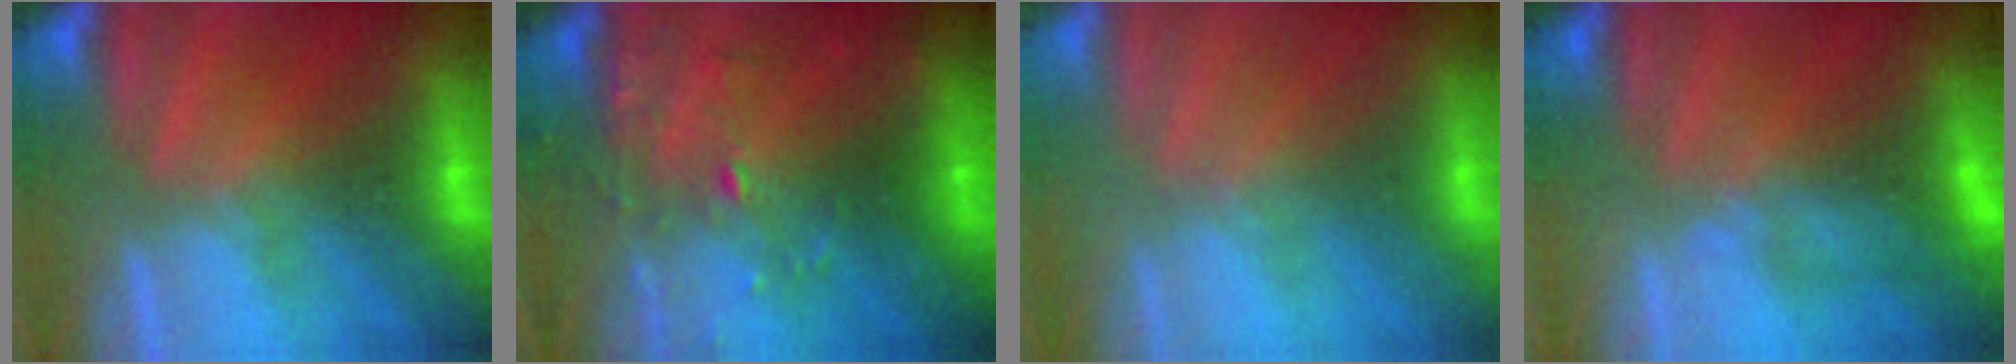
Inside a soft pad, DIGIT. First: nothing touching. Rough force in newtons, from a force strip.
{"total": 7.3}
{"total": 2.7}
{"total": 4.8}